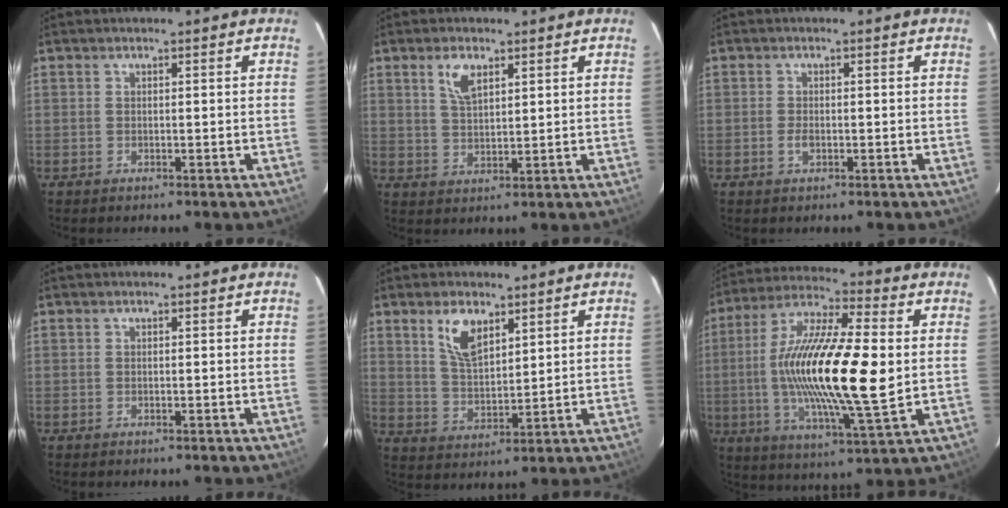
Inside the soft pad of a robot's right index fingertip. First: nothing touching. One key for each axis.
{"total": 5.0, "fx": 2.7, "fy": 2.3, "fz": 3.6, "tx": -0.065, "ty": 0.006, "tz": 0.053}
{"total": 1.6, "fx": -0.5, "fy": 0.9, "fz": 1.2, "tx": -0.025, "ty": 0.000, "tz": -0.010}
{"total": 0.0}
{"total": 7.6, "fx": 4.3, "fy": 3.6, "fz": 5.2, "tx": -0.097, "ty": 0.005, "tz": 0.088}
{"total": 22.4, "fx": 0.6, "fy": 4.6, "fz": 21.9, "tx": -0.411, "ty": 0.000, "tz": 0.000}